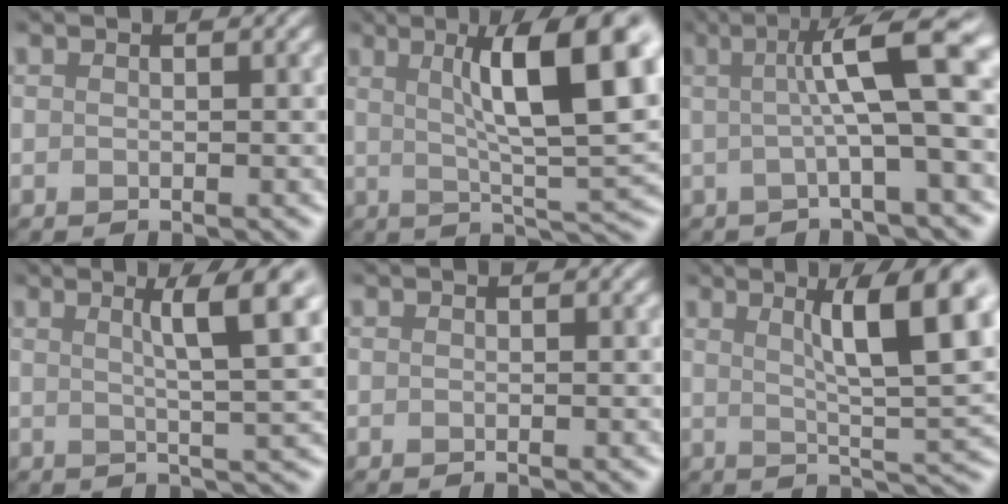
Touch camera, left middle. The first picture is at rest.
{"total": 11.8, "force": [3.1, 2.6, 11.1], "torque": [-0.148, 0.009, 0.050]}
{"total": 8.6, "force": [1.2, 1.5, 8.4], "torque": [-0.104, 0.012, 0.014]}
{"total": 6.9, "force": [2.4, 1.1, 6.3], "torque": [-0.070, 0.009, 0.035]}
{"total": 0.0}
{"total": 9.8, "force": [3.2, 2.0, 9.0], "torque": [-0.113, 0.005, 0.053]}